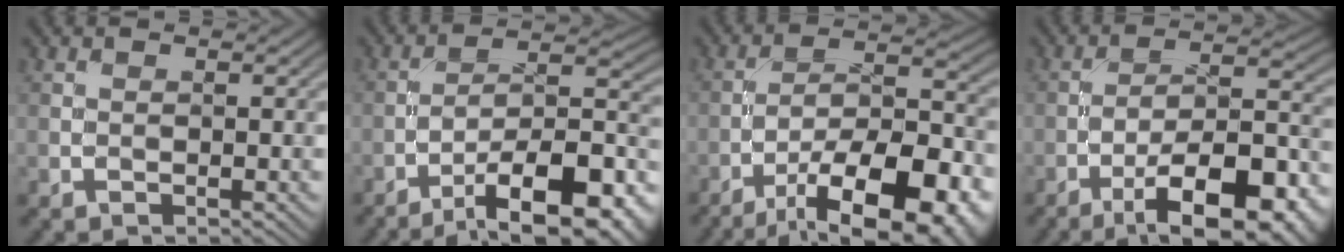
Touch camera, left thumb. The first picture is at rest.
{"total": 16.0, "force": [-10.2, 5.0, 11.2], "torque": [-0.169, -0.002, -0.159]}
{"total": 18.3, "force": [-11.6, 6.4, 12.7], "torque": [-0.175, -0.015, -0.173]}
{"total": 15.8, "force": [-9.2, 4.9, 11.9], "torque": [-0.179, 0.001, -0.145]}